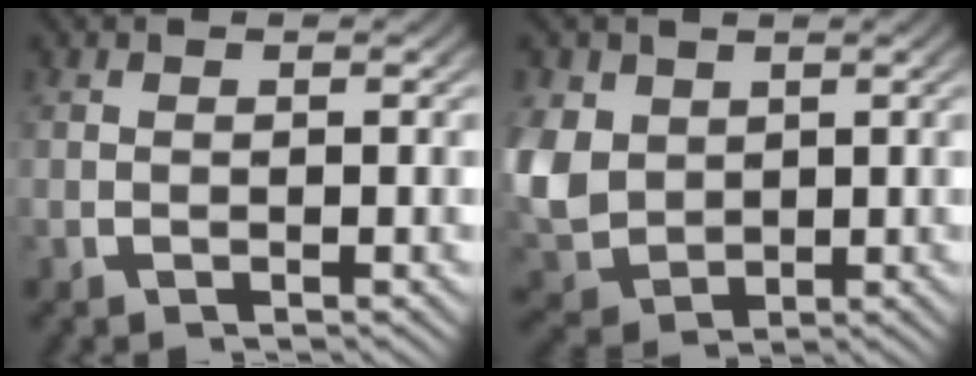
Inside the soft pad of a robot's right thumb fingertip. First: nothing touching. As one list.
[{"total": 8.7, "force": [-0.6, 7.3, 4.7], "torque": [-0.149, -0.052, 0.020]}]